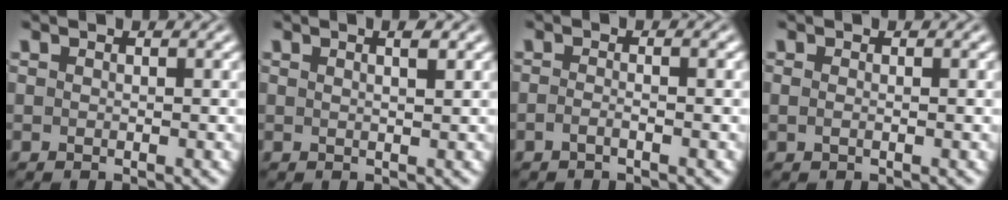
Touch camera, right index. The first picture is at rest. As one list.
[{"total": 1.6, "force": [0.7, -0.6, 1.3], "torque": [-0.015, -0.001, 0.015]}, {"total": 1.4, "force": [-1.0, -0.5, 0.8], "torque": [-0.013, -0.002, -0.020]}, {"total": 0.6, "force": [0.0, -0.1, 0.5], "torque": [-0.008, -0.005, 0.003]}]